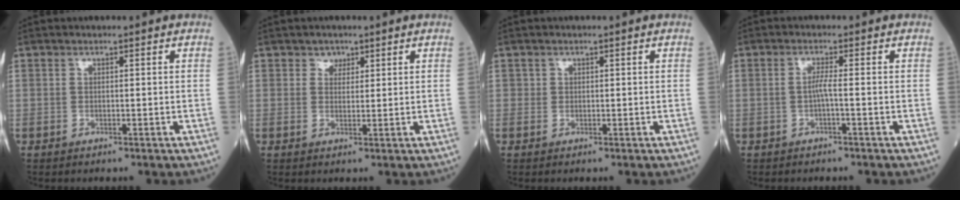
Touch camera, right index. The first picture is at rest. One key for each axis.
{"total": 1.7, "fx": 1.1, "fy": 1.3, "fz": 0.3, "tx": 0.003, "ty": -0.002, "tz": 0.015}
{"total": 0.6, "fx": 0.1, "fy": 0.6, "fz": 0.0, "tx": 0.009, "ty": 0.005, "tz": 0.001}
{"total": 1.6, "fx": -0.5, "fy": -0.3, "fz": 1.5, "tx": -0.029, "ty": 0.001, "tz": -0.012}